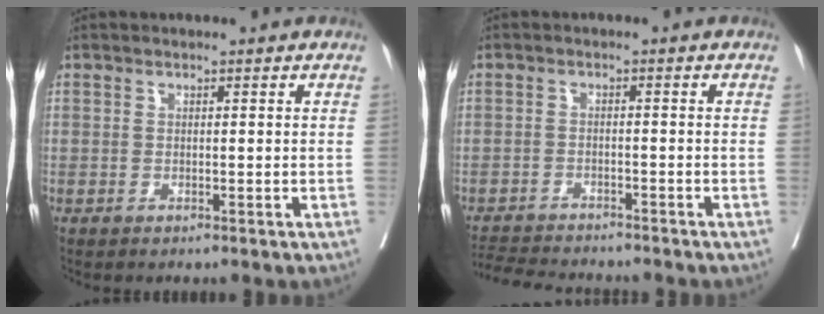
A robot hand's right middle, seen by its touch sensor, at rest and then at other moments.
{"total": 7.9, "force": [-7.5, 0.9, 2.1], "torque": [-0.033, -0.008, -0.120]}